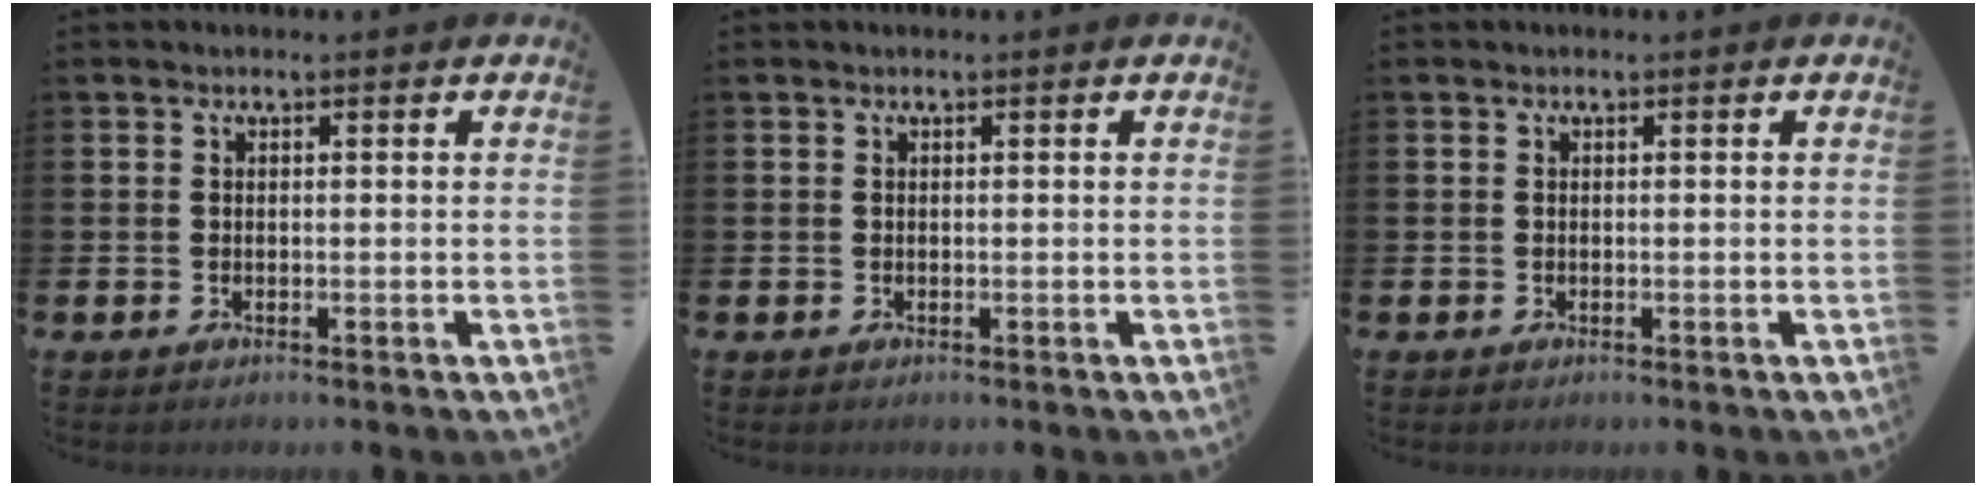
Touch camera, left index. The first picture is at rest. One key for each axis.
{"total": 0.0}
{"total": 0.0}